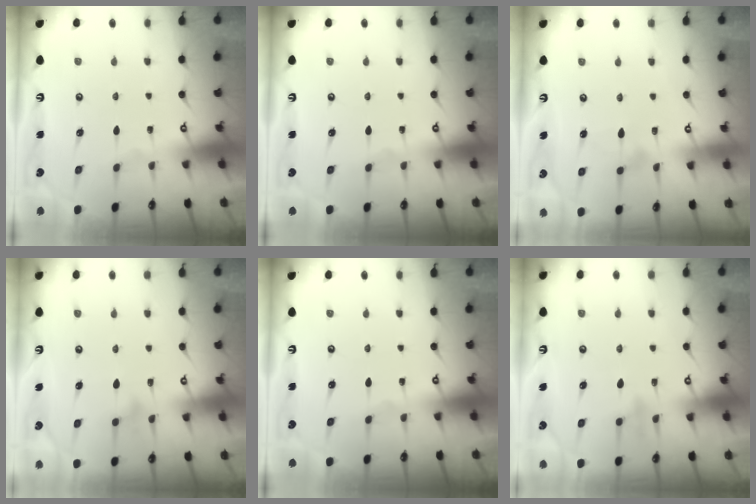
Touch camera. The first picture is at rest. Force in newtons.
{"total": 0.0}
{"total": 6.7, "press": 6.7, "slide": 0.4}
{"total": 9.1, "press": 9.0, "slide": 0.6}
{"total": 0.0}
{"total": 8.7, "press": 8.6, "slide": 1.3}